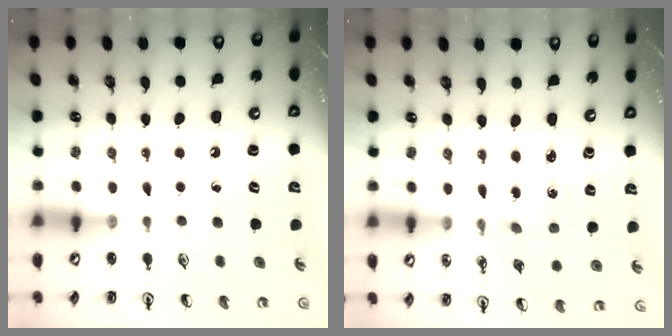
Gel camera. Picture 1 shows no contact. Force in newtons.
{"total": 0.5, "press": 0.5, "slide": 0.2}